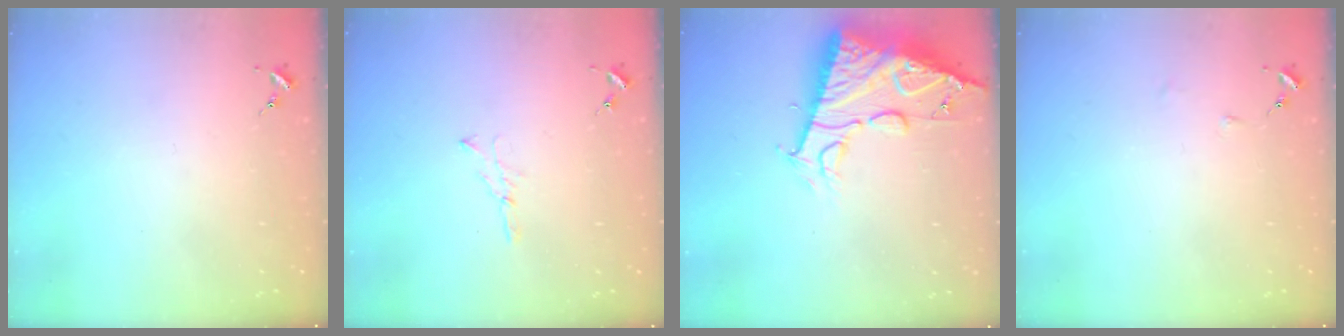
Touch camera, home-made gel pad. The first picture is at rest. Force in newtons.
{"total": 3.7, "press": 3.7, "slide": 0.5}
{"total": 17.2, "press": 17.1, "slide": 1.6}
{"total": 0.0}